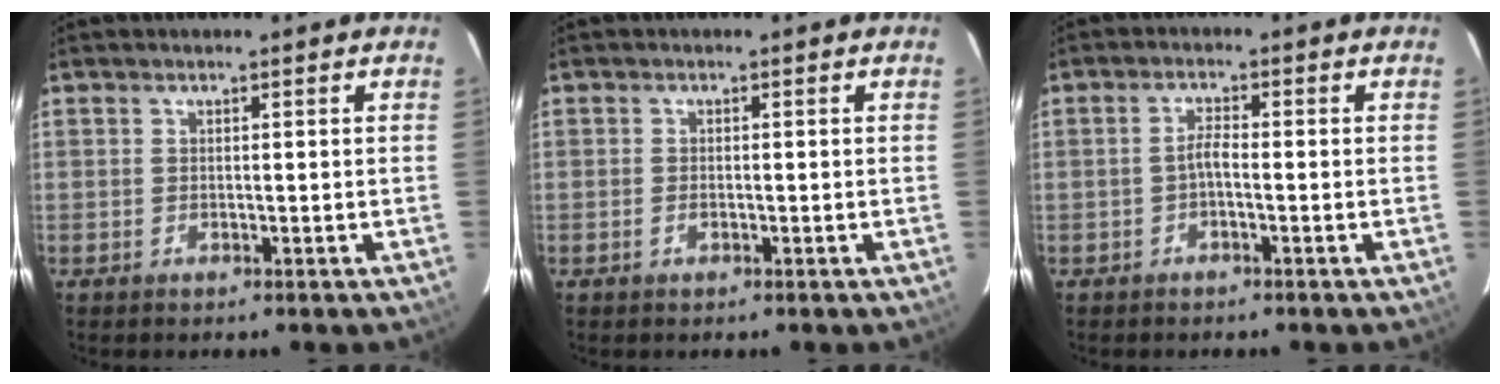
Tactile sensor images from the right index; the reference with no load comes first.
{"total": 1.1, "force": [-0.5, 0.6, 0.8], "torque": [-0.015, 0.000, -0.009]}
{"total": 1.9, "force": [-0.8, 0.5, 1.7], "torque": [-0.035, 0.007, -0.017]}